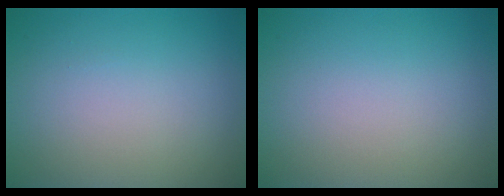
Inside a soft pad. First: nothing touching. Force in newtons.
{"total": 0.0}